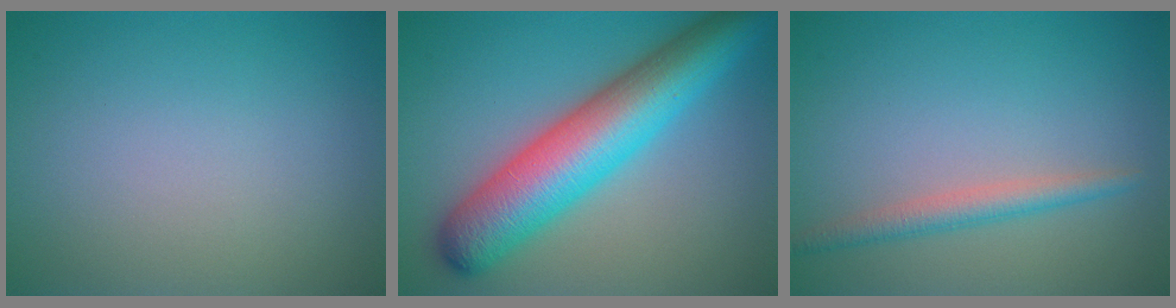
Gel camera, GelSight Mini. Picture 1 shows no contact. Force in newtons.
{"total": 10.1, "press": 10.1, "slide": 0.2}
{"total": 2.3, "press": 2.3, "slide": 0.1}